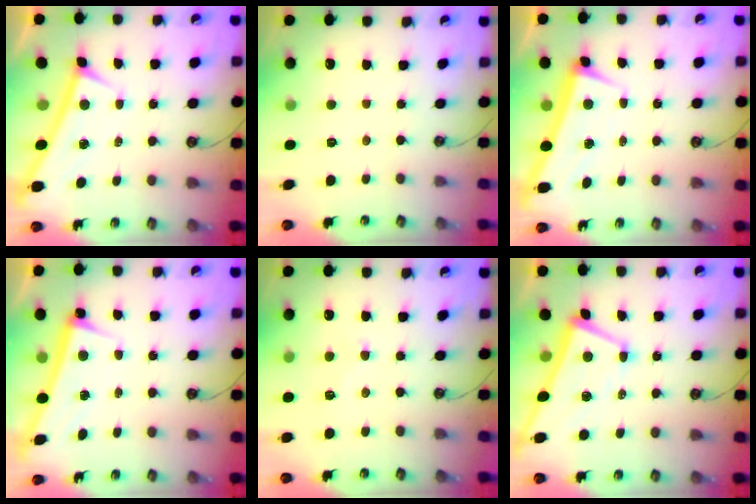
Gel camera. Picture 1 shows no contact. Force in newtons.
{"total": 0.0}
{"total": 1.6, "press": 0.6, "slide": 1.4}
{"total": 2.5, "press": 2.4, "slide": 0.7}
{"total": 0.8, "press": 0.6, "slide": 0.6}
{"total": 2.1, "press": 2.0, "slide": 0.7}